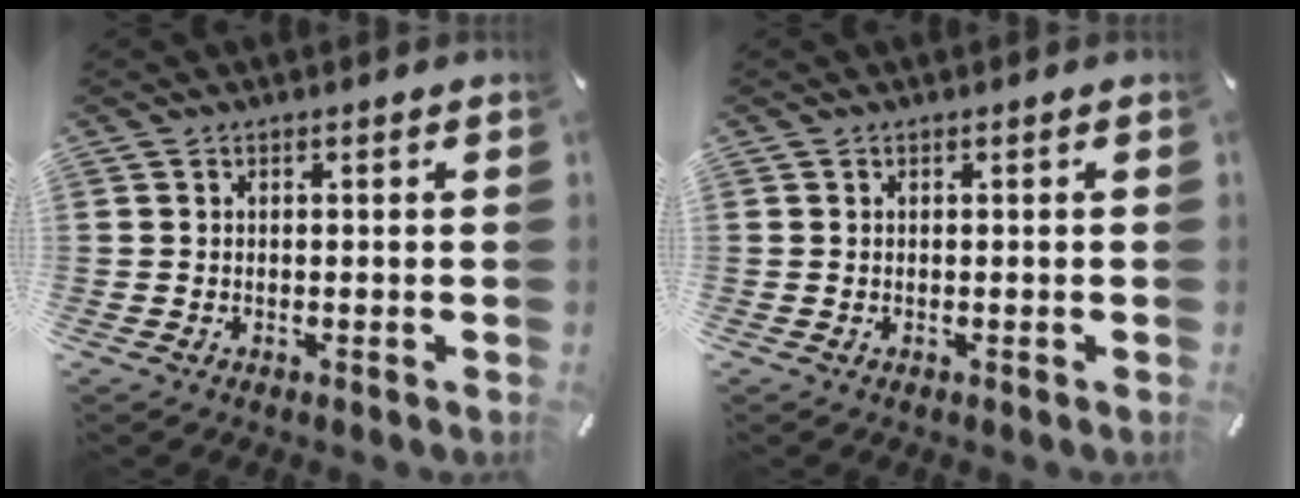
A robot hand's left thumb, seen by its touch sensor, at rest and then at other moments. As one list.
[{"total": 0.0}]